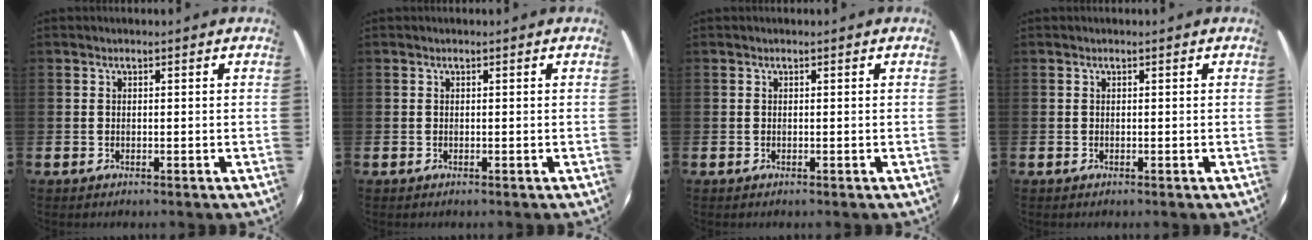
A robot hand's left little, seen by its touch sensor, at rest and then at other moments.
{"total": 0.0}
{"total": 0.0}
{"total": 0.0}